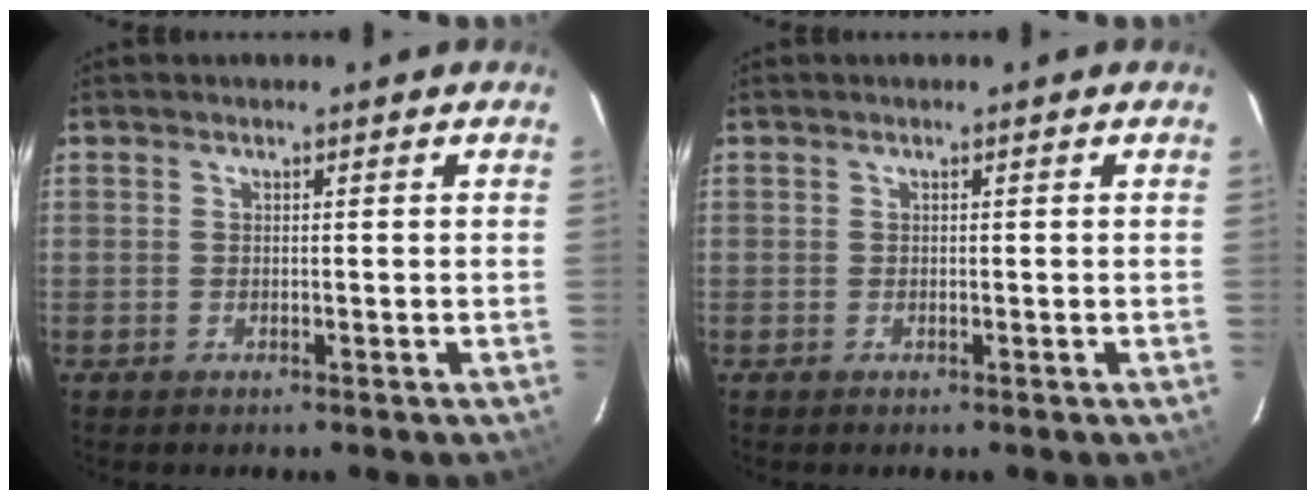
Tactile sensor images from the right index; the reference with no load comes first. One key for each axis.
{"total": 0.0}